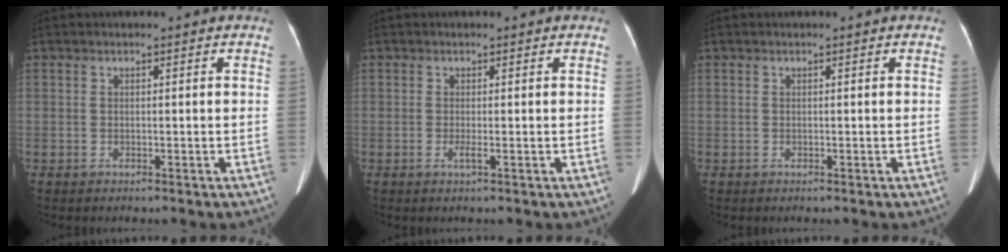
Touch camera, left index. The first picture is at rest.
{"total": 0.9, "force": [-0.4, -0.1, 0.8], "torque": [-0.024, -0.005, -0.008]}
{"total": 0.0}